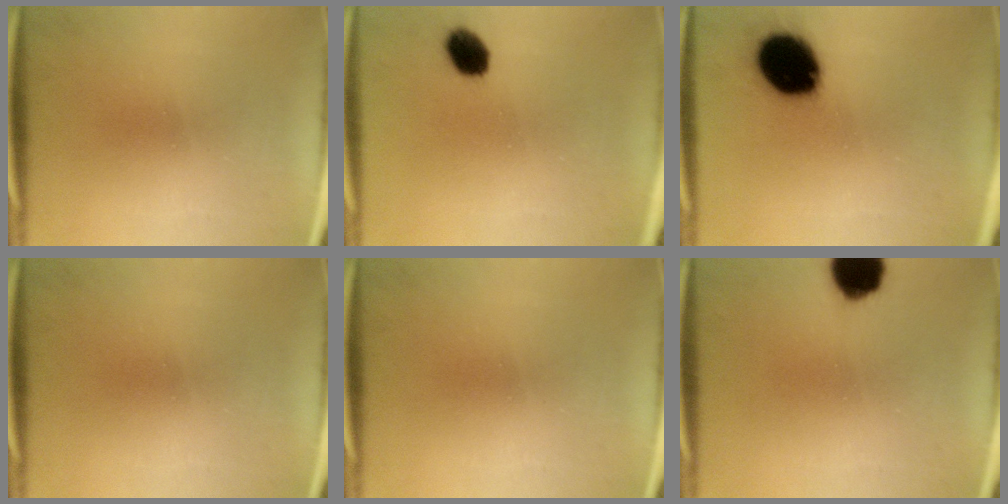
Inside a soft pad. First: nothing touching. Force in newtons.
{"total": 5.3}
{"total": 16.6}
{"total": 0.0}
{"total": 0.0}
{"total": 10.3}